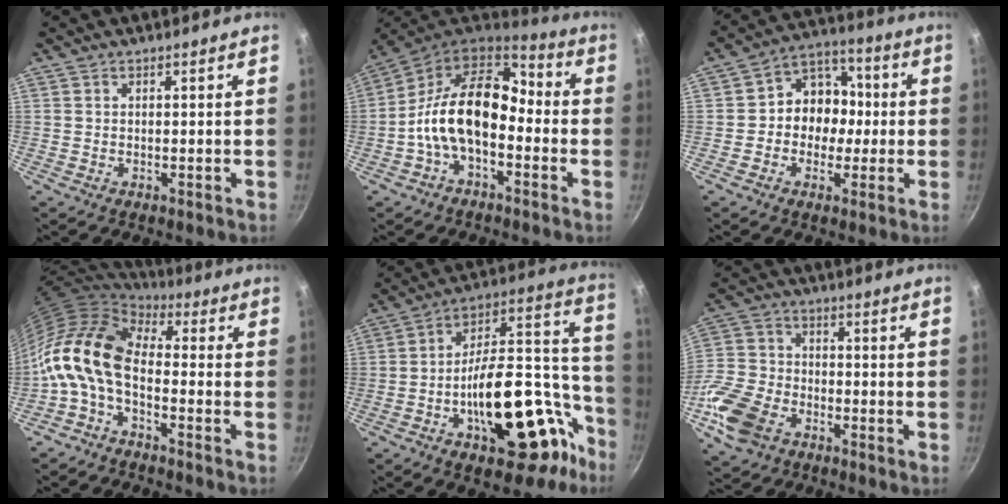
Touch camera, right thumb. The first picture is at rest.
{"total": 16.6, "force": [-3.0, 10.4, 12.6], "torque": [-0.197, 0.052, -0.074]}
{"total": 10.4, "force": [-0.6, 8.9, 5.3], "torque": [-0.022, 0.033, -0.026]}
{"total": 13.7, "force": [-2.3, 7.7, 11.1], "torque": [-0.212, 0.030, -0.064]}
{"total": 29.5, "force": [-12.6, 15.0, 22.0], "torque": [-0.245, 0.100, -0.178]}
{"total": 13.1, "force": [-6.0, 8.8, 7.6], "torque": [-0.149, 0.026, -0.134]}